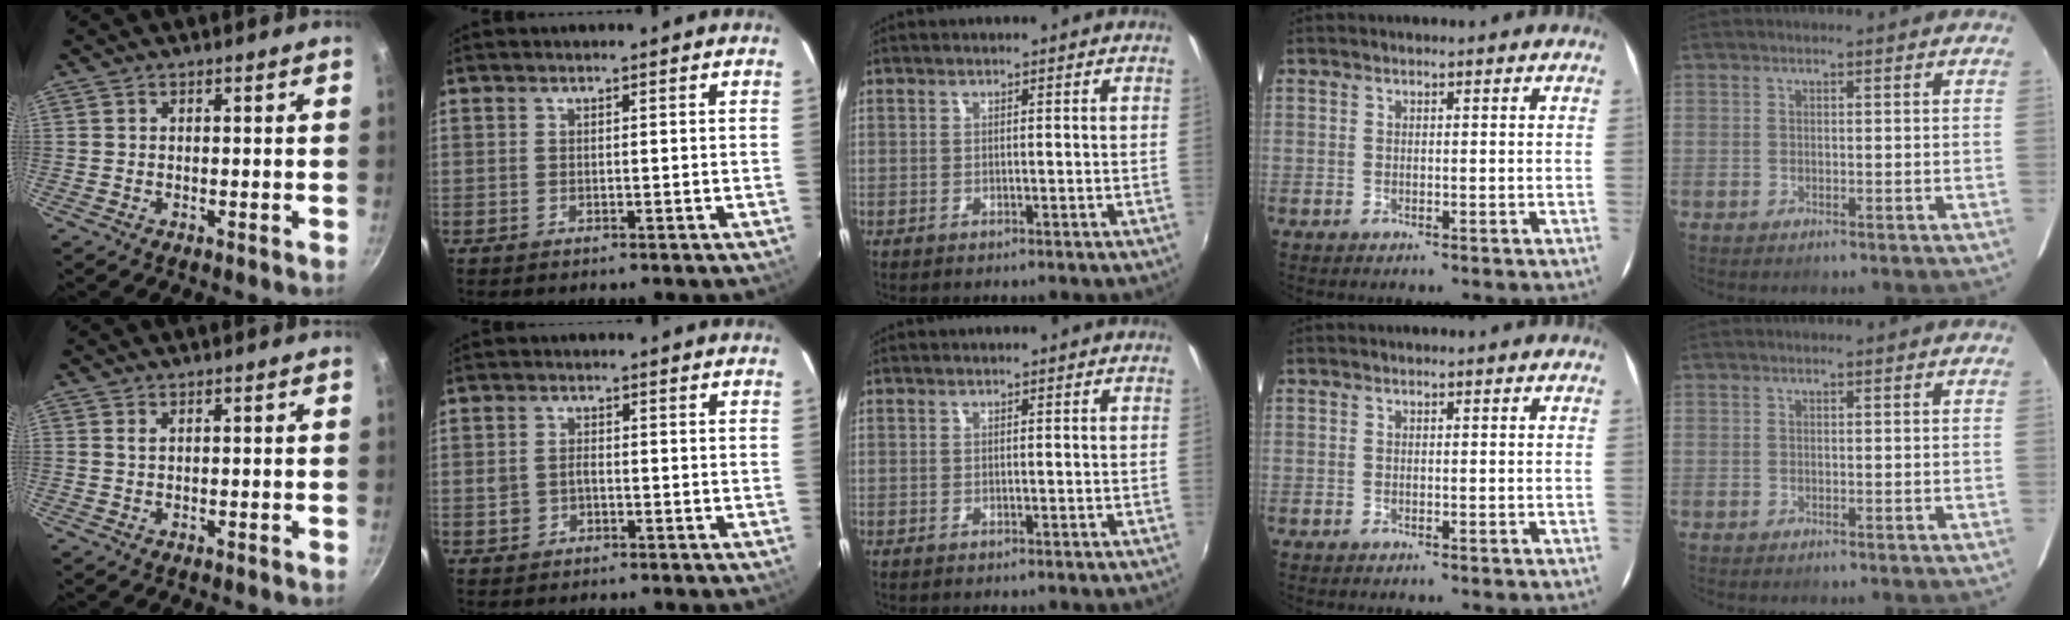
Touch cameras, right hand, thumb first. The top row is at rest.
{"thumb": {"total": 0.6, "force": [0.4, 0.3, 0.5], "torque": [-0.008, -0.002, 0.007]}, "index": {"total": 2.3, "force": [-0.7, 1.9, 1.1], "torque": [-0.026, 0.006, -0.010]}}